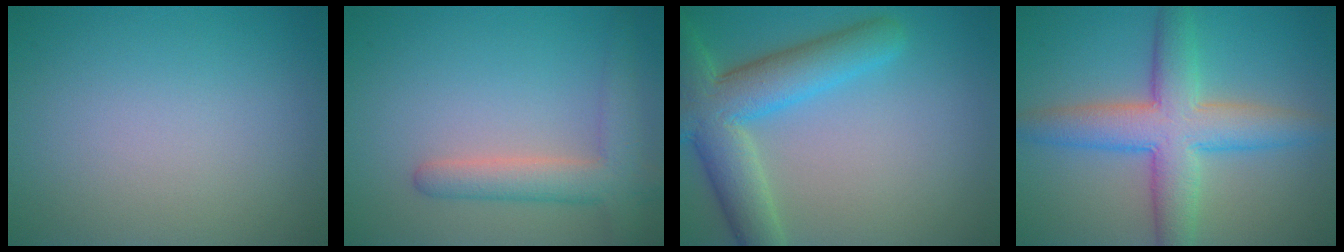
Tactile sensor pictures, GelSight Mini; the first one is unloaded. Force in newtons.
{"total": 4.1, "press": 4.1, "slide": 0.3}
{"total": 7.5, "press": 7.5, "slide": 0.4}
{"total": 7.3, "press": 7.3, "slide": 0.2}